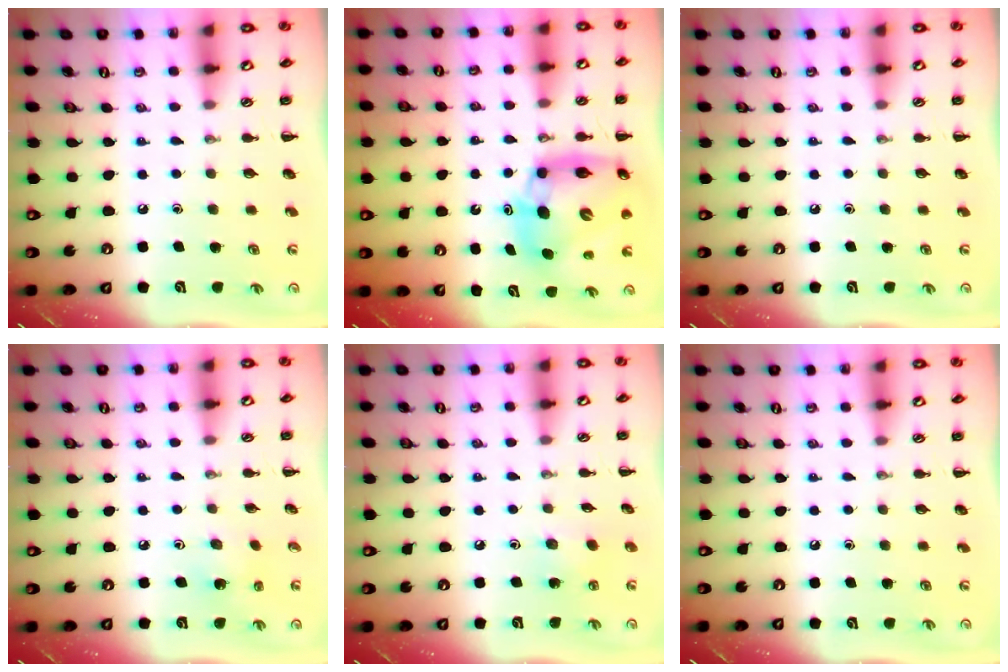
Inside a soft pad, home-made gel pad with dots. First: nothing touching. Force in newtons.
{"total": 12.4, "press": 11.9, "slide": 3.5}
{"total": 0.0}
{"total": 2.6, "press": 2.5, "slide": 0.8}
{"total": 3.9, "press": 3.7, "slide": 1.0}
{"total": 0.0}